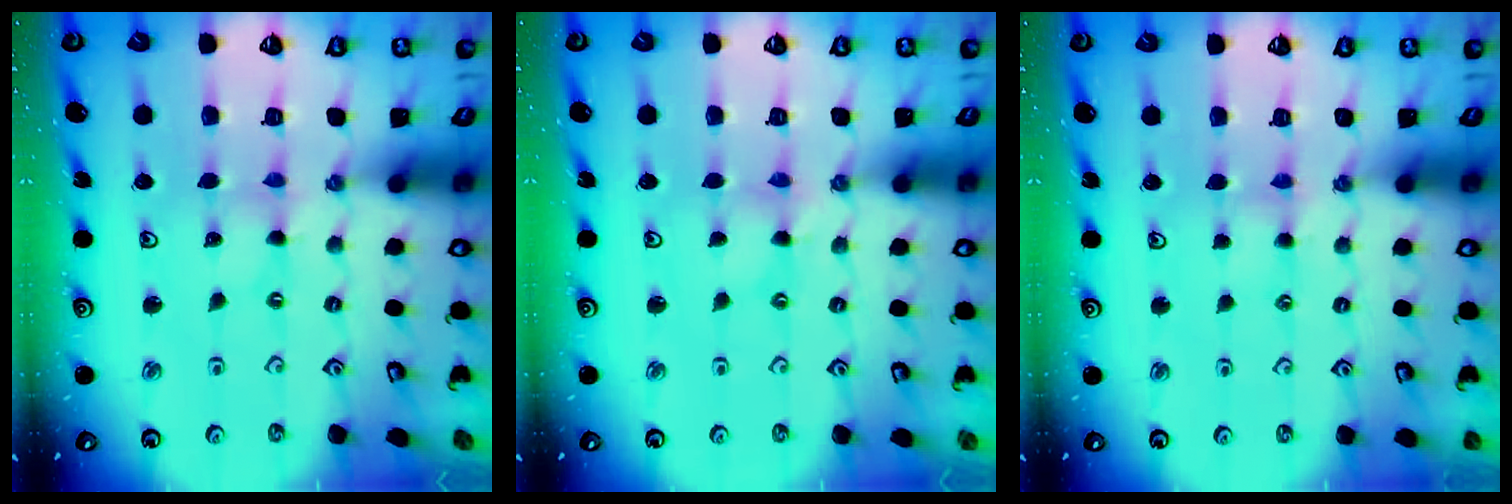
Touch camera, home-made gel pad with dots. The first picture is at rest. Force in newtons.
{"total": 0.7, "press": 0.6, "slide": 0.2}
{"total": 2.6, "press": 2.6, "slide": 0.4}